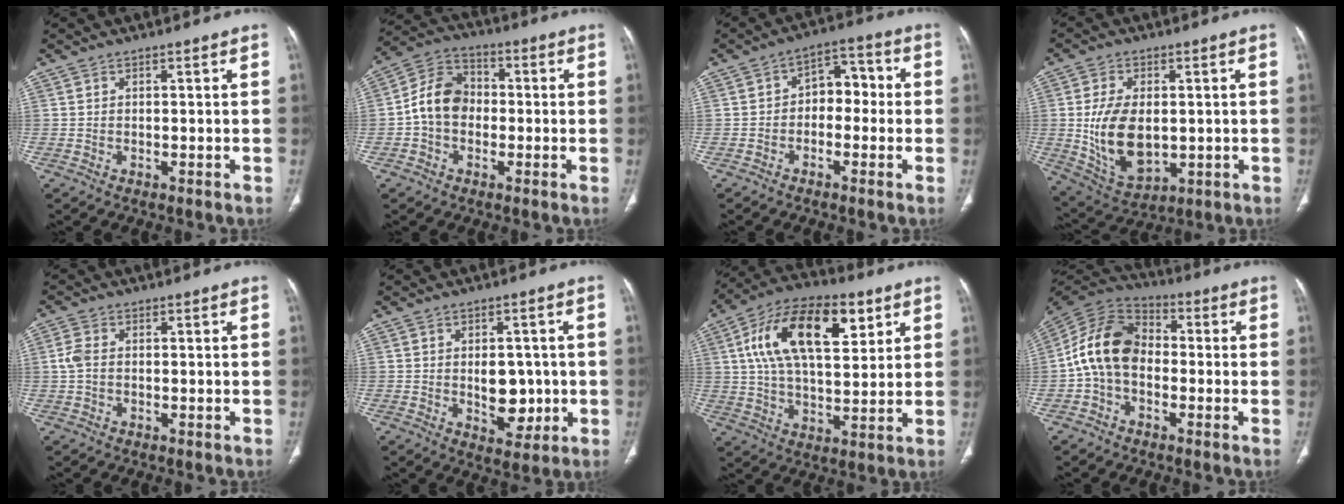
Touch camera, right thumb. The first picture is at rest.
{"total": 9.6, "force": [-1.0, 7.4, 5.9], "torque": [-0.093, 0.033, -0.033]}
{"total": 7.2, "force": [-0.7, 4.9, 5.1], "torque": [-0.043, 0.037, -0.026]}
{"total": 13.5, "force": [-0.1, 8.2, 10.8], "torque": [-0.192, -0.010, 0.020]}
{"total": 3.1, "force": [0.0, 2.0, 2.3], "torque": [-0.061, 0.005, -0.006]}
{"total": 7.8, "force": [-0.6, 5.1, 5.9], "torque": [-0.050, -0.005, 0.004]}
{"total": 20.6, "force": [7.3, 10.2, 16.4], "torque": [-0.267, -0.001, 0.121]}
{"total": 12.9, "force": [-1.4, 9.1, 9.0], "torque": [-0.160, 0.035, -0.041]}